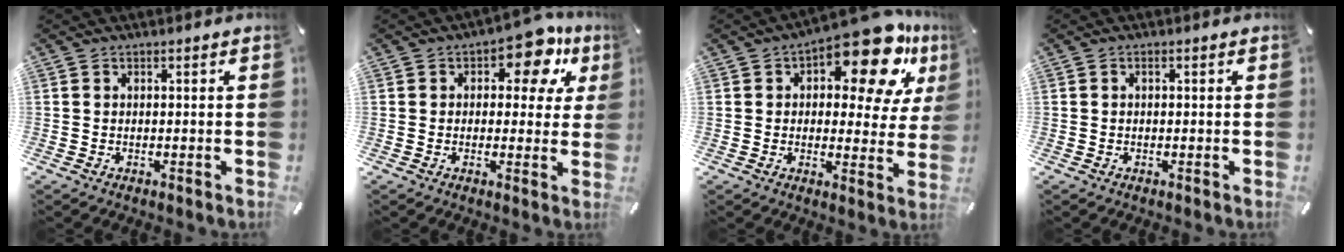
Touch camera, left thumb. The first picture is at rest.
{"total": 11.0, "force": [5.2, 5.8, 7.8], "torque": [-0.089, -0.028, 0.083]}
{"total": 17.2, "force": [10.1, 6.8, 12.2], "torque": [-0.167, -0.066, 0.163]}
{"total": 0.7, "force": [0.0, 0.4, 0.6], "torque": [-0.013, 0.002, -0.001]}